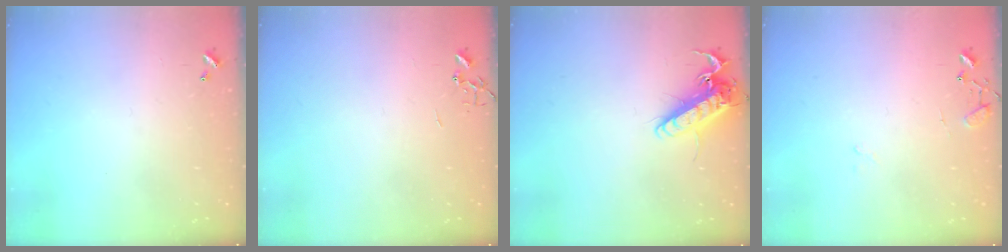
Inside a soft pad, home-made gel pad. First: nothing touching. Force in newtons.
{"total": 0.0}
{"total": 13.4, "press": 13.2, "slide": 2.5}
{"total": 9.3, "press": 9.3, "slide": 0.7}